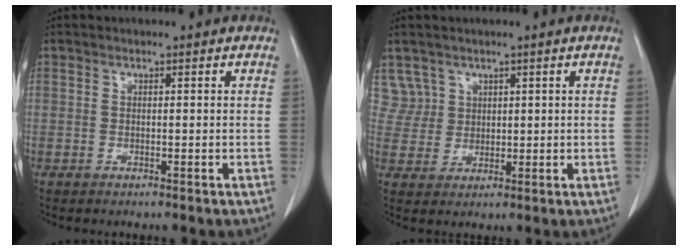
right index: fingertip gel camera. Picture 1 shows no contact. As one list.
[{"total": 4.2, "force": [2.5, 3.3, -0.6], "torque": [0.025, 0.005, 0.051]}]